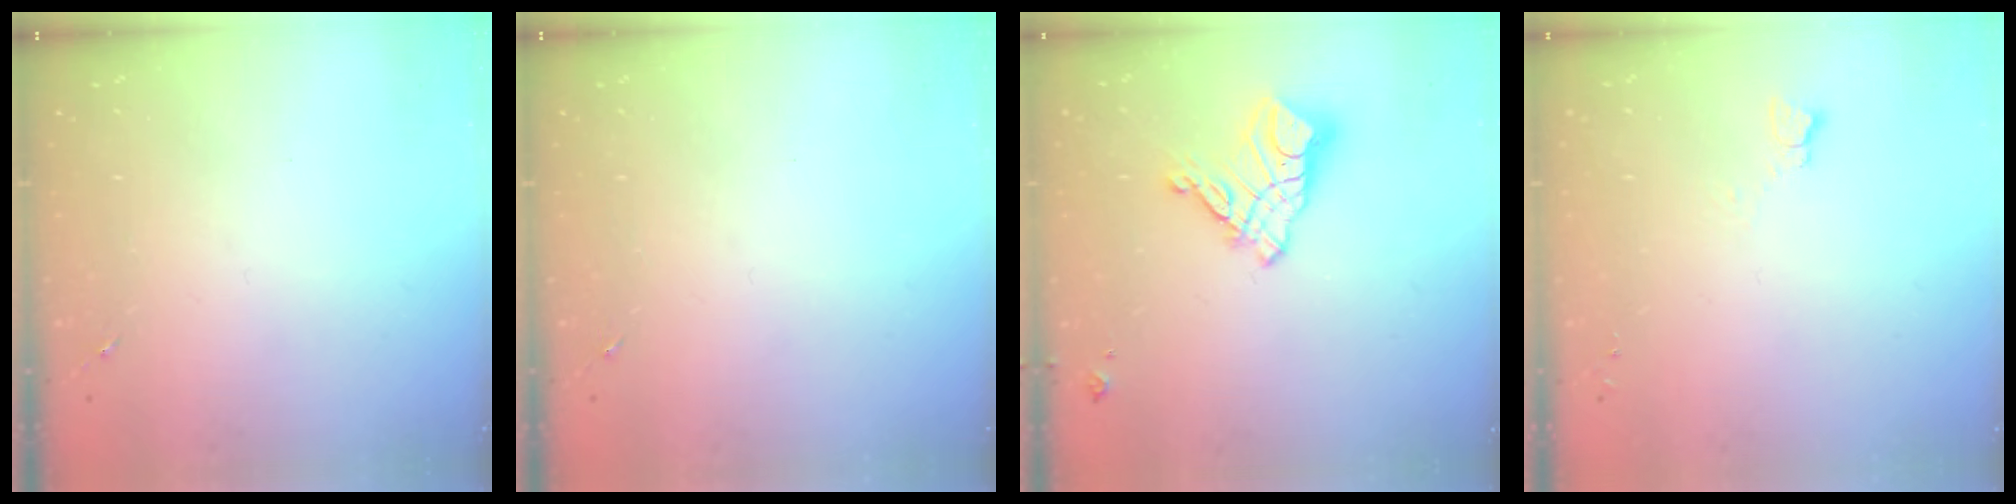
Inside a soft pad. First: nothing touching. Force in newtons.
{"total": 0.0}
{"total": 12.6, "press": 12.5, "slide": 1.1}
{"total": 2.7, "press": 2.7, "slide": 0.3}